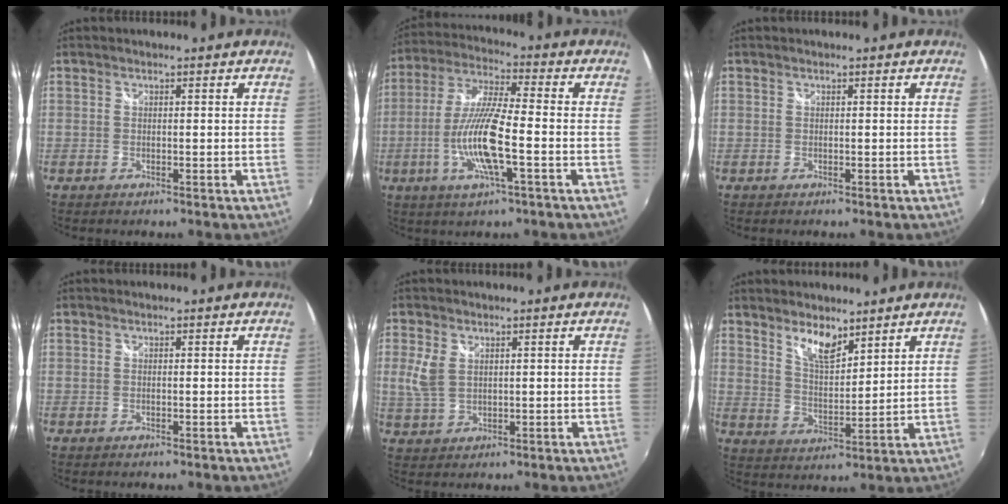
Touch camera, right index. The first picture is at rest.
{"total": 12.9, "force": [-3.8, 1.8, 12.2], "torque": [-0.248, -0.009, -0.071]}
{"total": 0.0}
{"total": 0.0}
{"total": 4.8, "force": [1.0, 3.3, 3.3], "torque": [-0.077, 0.001, 0.023]}
{"total": 6.7, "force": [5.0, 2.3, 3.9], "torque": [-0.063, 0.000, 0.092]}